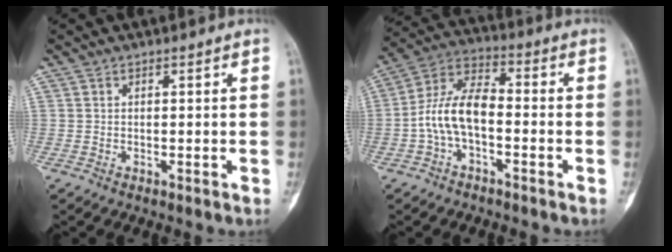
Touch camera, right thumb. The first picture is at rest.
{"total": 10.3, "force": [-2.2, 5.4, 8.5], "torque": [-0.160, 0.042, -0.052]}